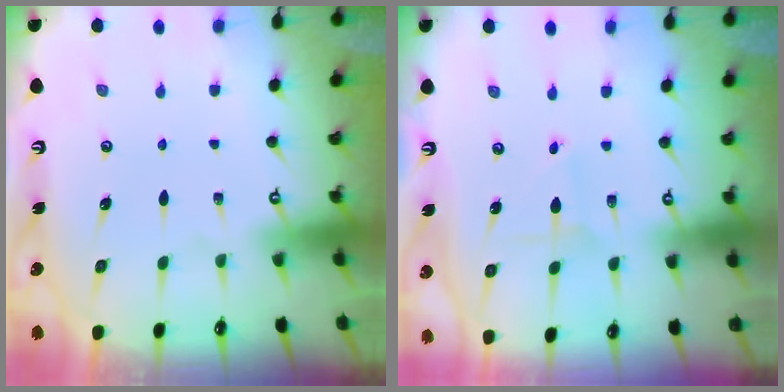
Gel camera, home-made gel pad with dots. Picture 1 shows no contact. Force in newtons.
{"total": 2.0, "press": 2.0, "slide": 0.2}